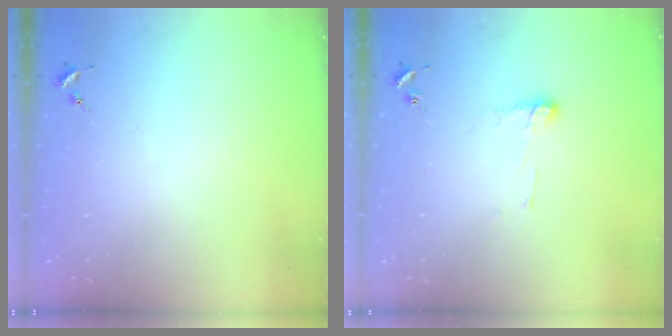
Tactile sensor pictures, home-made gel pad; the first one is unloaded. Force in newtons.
{"total": 5.3, "press": 5.2, "slide": 0.5}